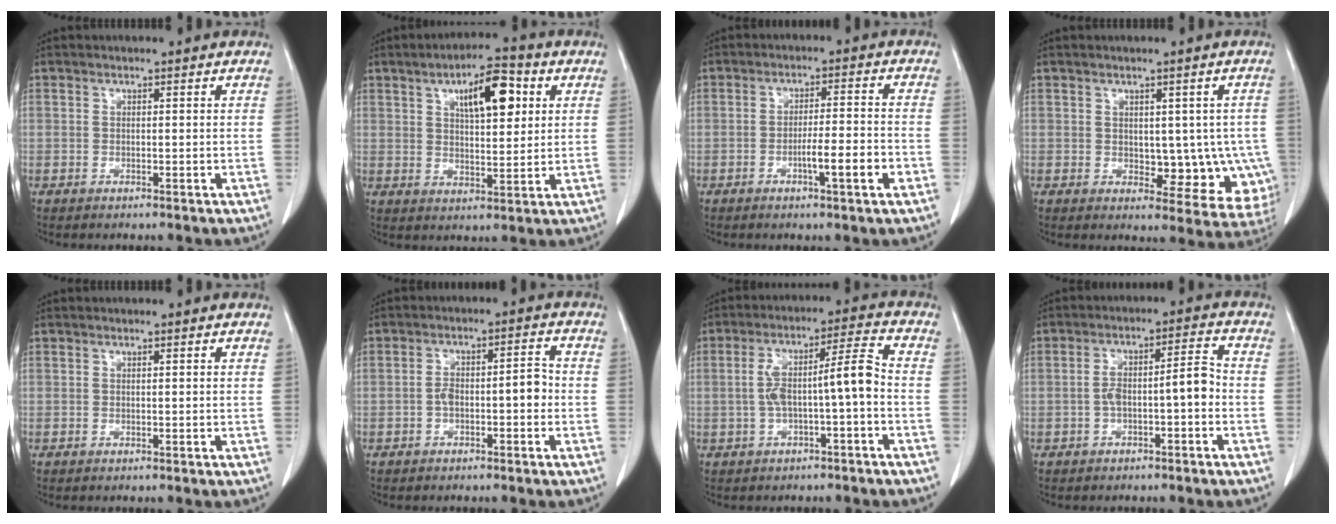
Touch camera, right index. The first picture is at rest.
{"total": 9.9, "force": [3.8, 3.2, 8.5], "torque": [-0.137, 0.014, 0.063]}
{"total": 6.4, "force": [-2.5, 0.1, 5.9], "torque": [-0.089, -0.001, -0.039]}
{"total": 9.4, "force": [-0.8, 5.4, 7.6], "torque": [-0.065, 0.007, 0.003]}
{"total": 0.0}
{"total": 5.2, "force": [-1.3, 1.8, 4.8], "torque": [-0.081, 0.025, -0.018]}
{"total": 8.3, "force": [-1.3, 0.7, 8.1], "torque": [-0.149, 0.034, -0.019]}
{"total": 6.4, "force": [-1.5, 1.3, 6.1], "torque": [-0.107, 0.029, -0.022]}